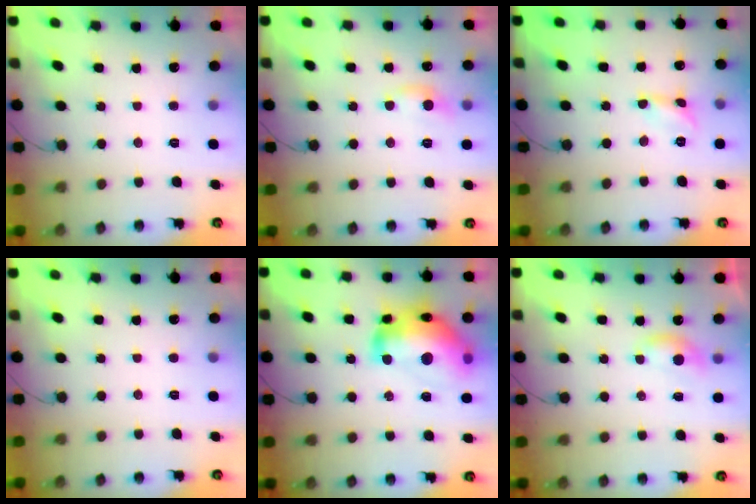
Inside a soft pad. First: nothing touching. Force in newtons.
{"total": 5.1, "press": 5.1, "slide": 0.7}
{"total": 2.6, "press": 2.6, "slide": 0.2}
{"total": 0.0}
{"total": 21.5, "press": 21.4, "slide": 1.5}
{"total": 5.6, "press": 5.6, "slide": 0.7}